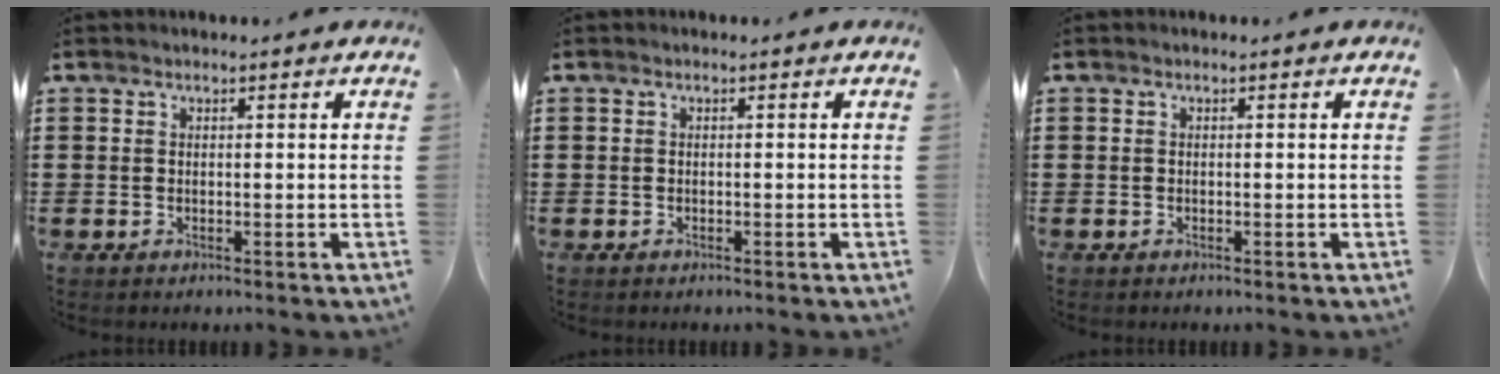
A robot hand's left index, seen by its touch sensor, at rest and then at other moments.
{"total": 0.0}
{"total": 0.0}